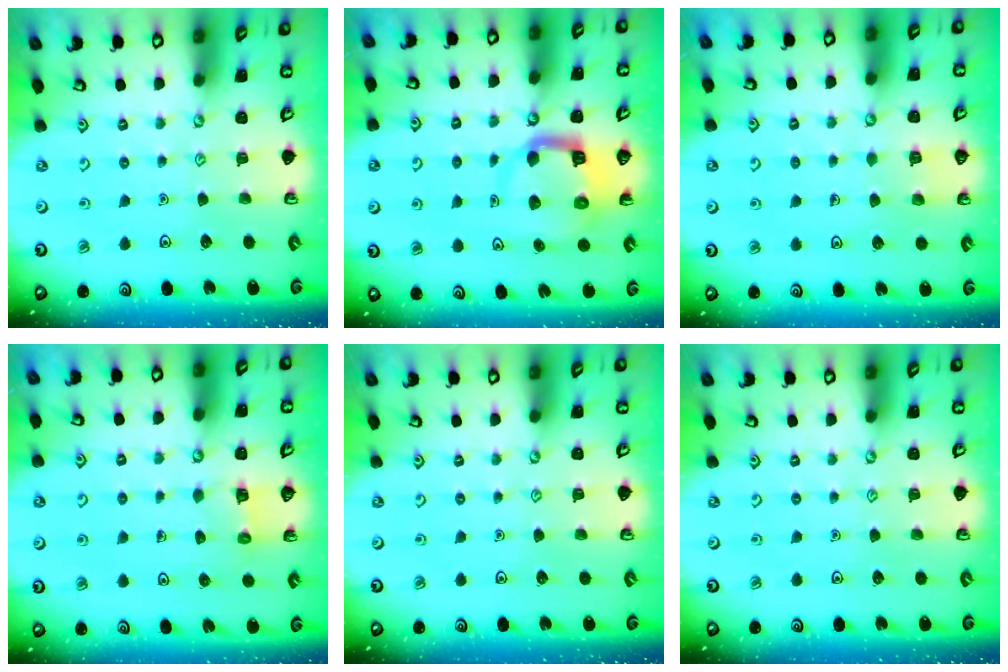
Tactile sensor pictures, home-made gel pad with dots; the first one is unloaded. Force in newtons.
{"total": 7.3, "press": 7.3, "slide": 1.0}
{"total": 2.8, "press": 2.8, "slide": 0.3}
{"total": 3.4, "press": 3.4, "slide": 0.2}
{"total": 0.0}
{"total": 0.0}